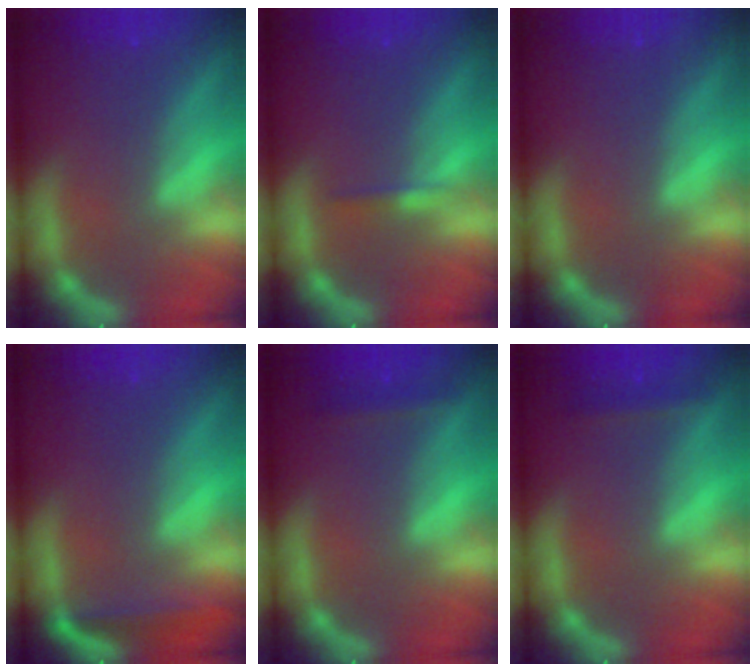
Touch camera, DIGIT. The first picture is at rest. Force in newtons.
{"total": 0.9}
{"total": 0.0}
{"total": 3.0}
{"total": 1.4}
{"total": 1.4}